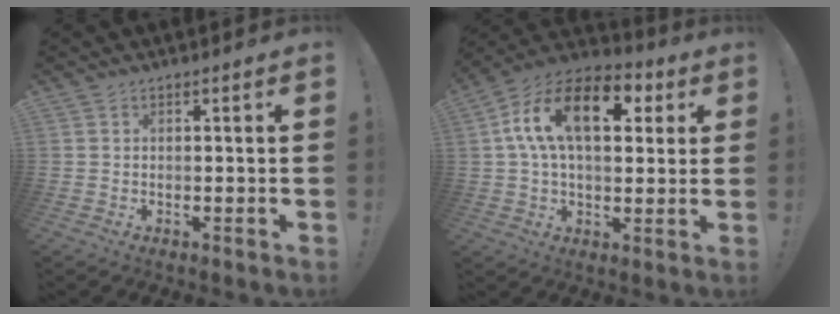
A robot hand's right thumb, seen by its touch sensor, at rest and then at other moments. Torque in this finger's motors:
{"motor_torque": [2.49, 2.52, 0.45, 0.14, 0.35]}